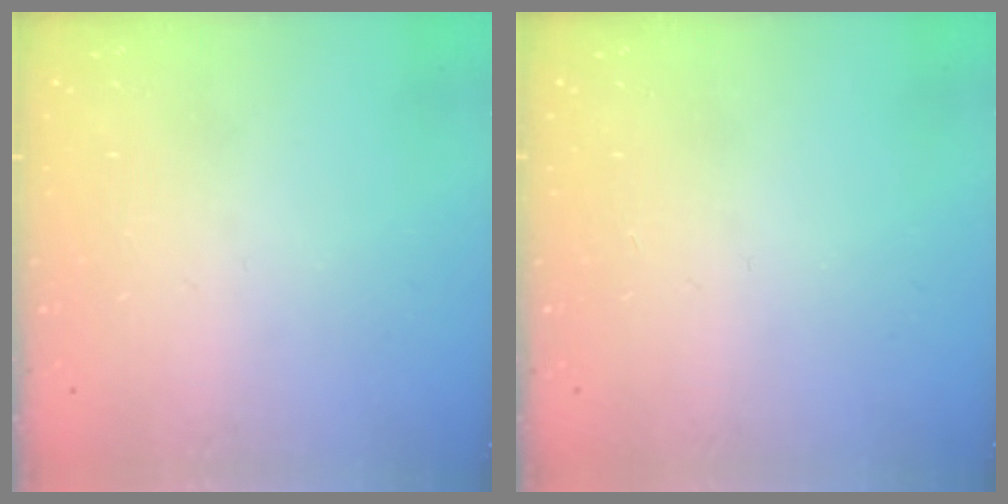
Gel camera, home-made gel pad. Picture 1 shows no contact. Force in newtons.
{"total": 0.0}